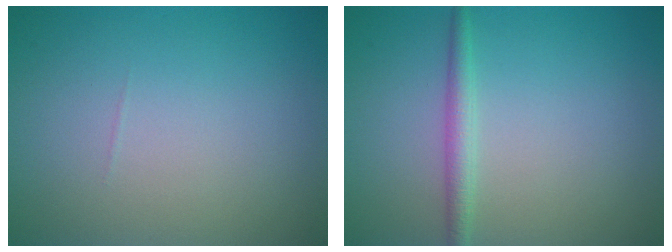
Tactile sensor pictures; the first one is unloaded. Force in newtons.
{"total": 1.8, "press": 1.8, "slide": 0.0}